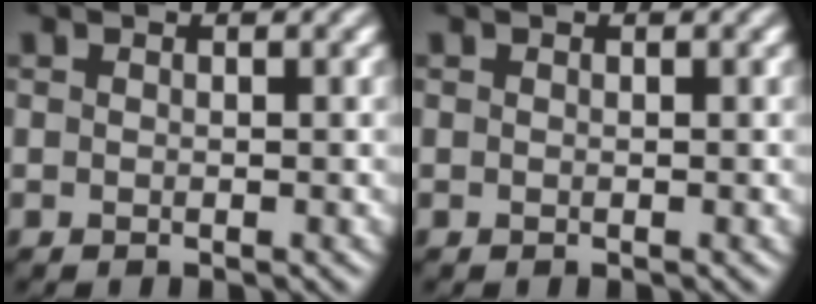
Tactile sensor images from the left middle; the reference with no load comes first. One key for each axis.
{"total": 0.0}